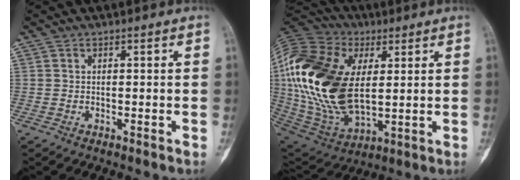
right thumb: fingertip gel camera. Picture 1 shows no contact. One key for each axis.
{"total": 28.1, "fx": 4.2, "fy": 16.3, "fz": 22.5, "tx": -0.468, "ty": -0.020, "tz": 0.079}